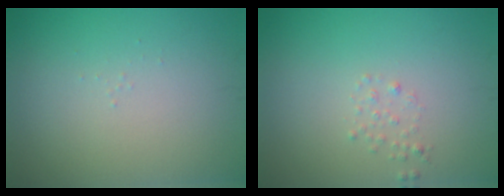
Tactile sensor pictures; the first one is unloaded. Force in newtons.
{"total": 0.8, "press": 0.8, "slide": 0.1}